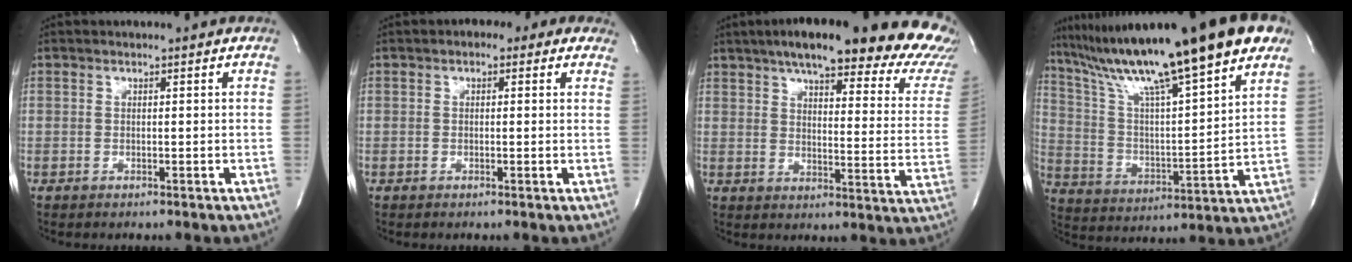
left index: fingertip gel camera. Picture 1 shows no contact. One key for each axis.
{"total": 3.8, "fx": 1.9, "fy": 2.3, "fz": 2.4, "tx": -0.021, "ty": 0.017, "tz": 0.015}
{"total": 30.4, "fx": 24.8, "fy": 5.7, "fz": 16.6, "tx": -0.193, "ty": -0.052, "tz": 0.291}
{"total": 24.3, "fx": 18.2, "fy": 0.9, "fz": 16.1, "tx": -0.271, "ty": 0.012, "tz": 0.291}